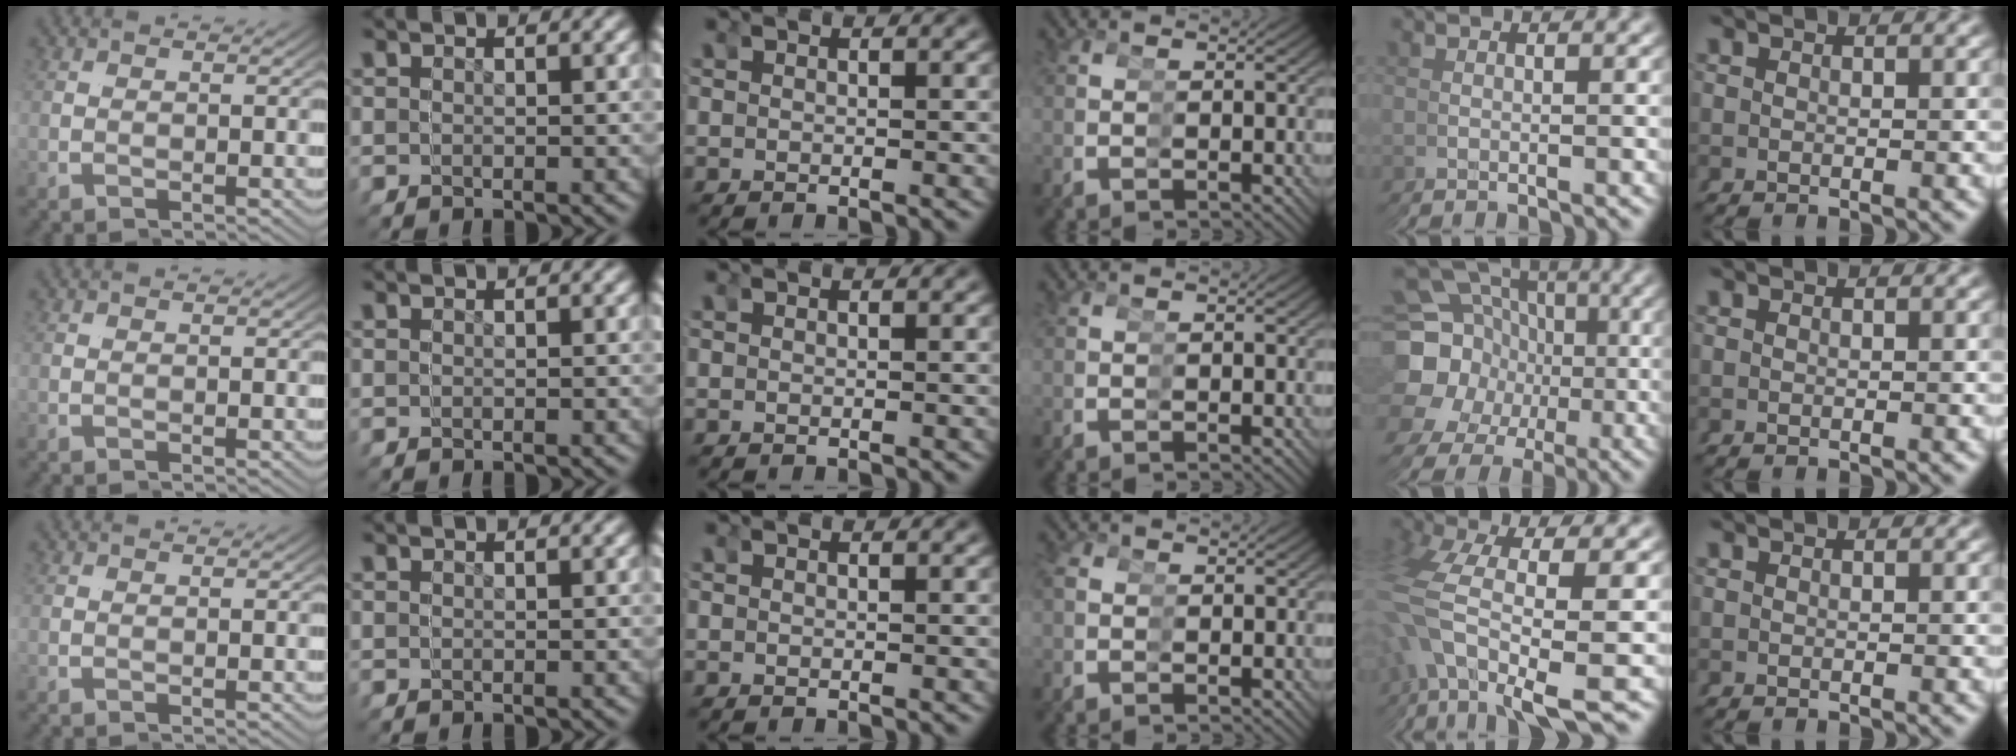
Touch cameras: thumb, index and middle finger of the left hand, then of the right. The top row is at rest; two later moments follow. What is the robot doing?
{"motion": "grasp_and_lifting", "object": "scissors"}